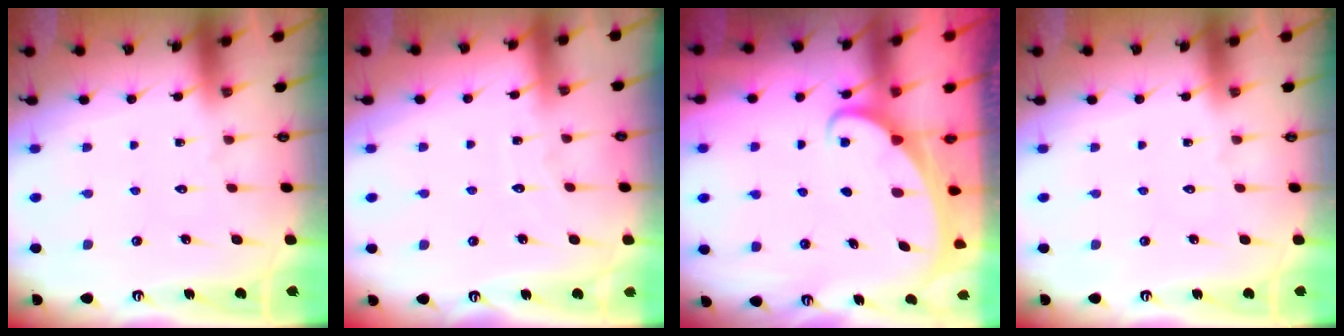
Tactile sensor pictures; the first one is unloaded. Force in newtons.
{"total": 2.8, "press": 2.8, "slide": 0.3}
{"total": 2.0, "press": 2.0, "slide": 0.2}
{"total": 0.0}